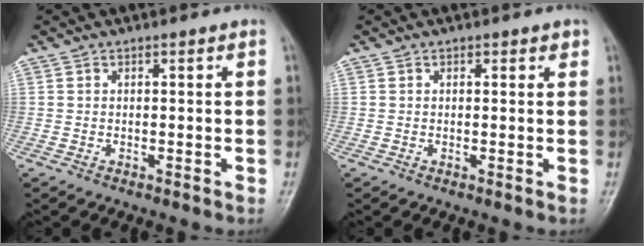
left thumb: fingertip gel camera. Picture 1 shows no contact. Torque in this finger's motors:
{"motor_torque": [0.03, 0.04, -0.01, -0.15, -0.01]}